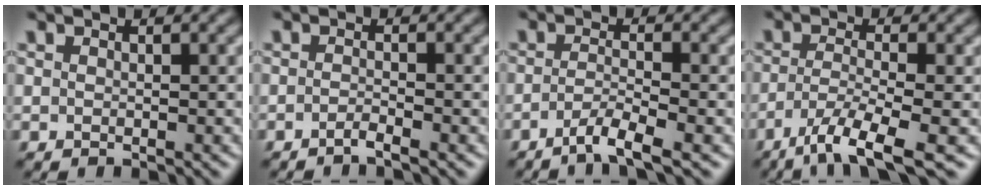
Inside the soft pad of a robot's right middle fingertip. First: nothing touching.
{"total": 1.2, "force": [-0.8, 0.2, 0.9], "torque": [-0.014, 0.001, -0.021]}
{"total": 3.0, "force": [-1.9, 0.4, 2.4], "torque": [-0.040, -0.001, -0.046]}
{"total": 5.8, "force": [-3.5, 0.9, 4.5], "torque": [-0.077, -0.008, -0.070]}